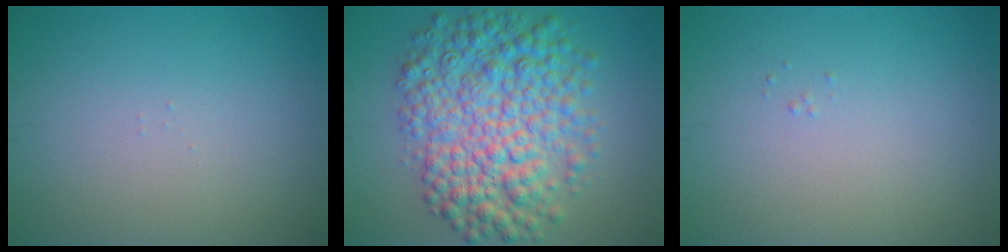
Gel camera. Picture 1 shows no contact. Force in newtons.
{"total": 9.4, "press": 9.4, "slide": 0.0}
{"total": 0.0}